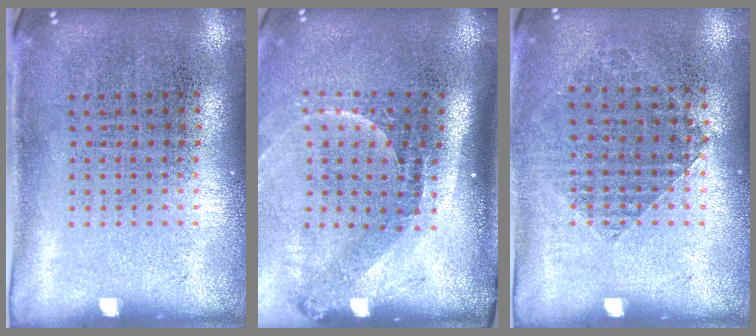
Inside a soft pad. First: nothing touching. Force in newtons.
{"total": 2.2, "press": 1.5, "slide": 1.6}
{"total": 0.9, "press": 0.9, "slide": 0.2}